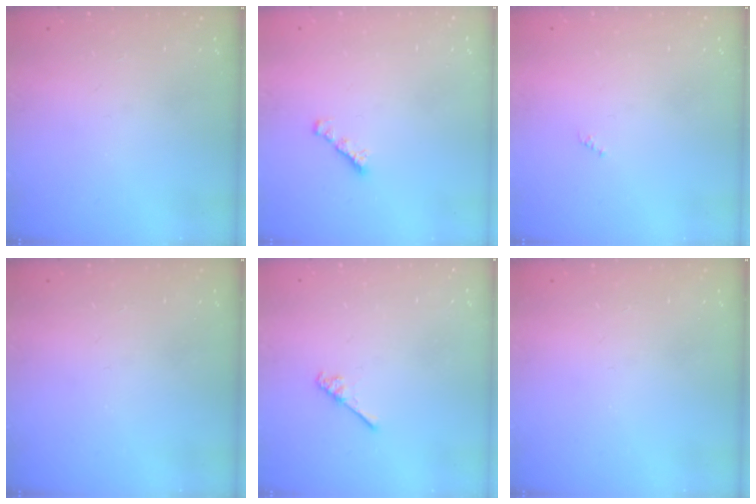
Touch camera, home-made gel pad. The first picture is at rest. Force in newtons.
{"total": 1.7, "press": 1.6, "slide": 0.5}
{"total": 0.0}
{"total": 0.0}
{"total": 2.6, "press": 2.6, "slide": 0.3}
{"total": 0.0}